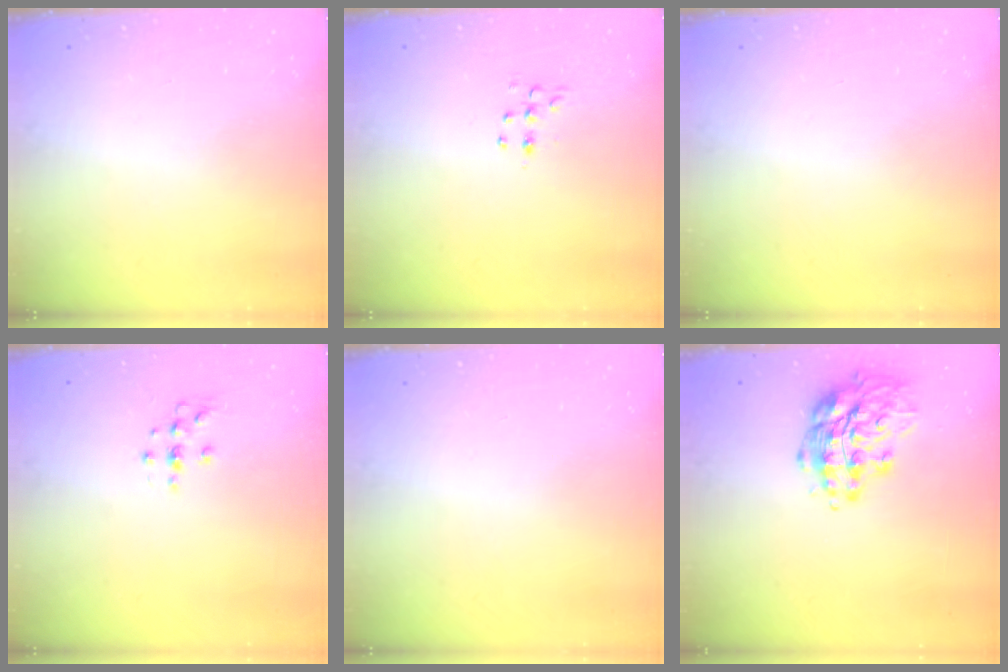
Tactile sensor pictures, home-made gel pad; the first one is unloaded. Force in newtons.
{"total": 5.2, "press": 5.1, "slide": 1.0}
{"total": 0.0}
{"total": 2.0, "press": 2.0, "slide": 0.2}
{"total": 0.0}
{"total": 16.0, "press": 15.9, "slide": 1.6}